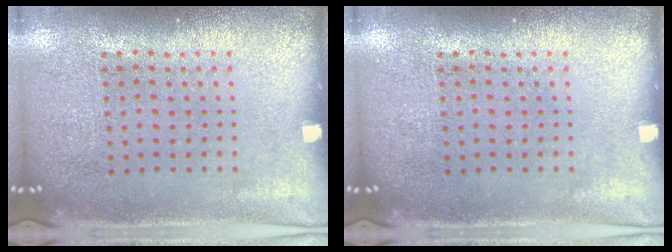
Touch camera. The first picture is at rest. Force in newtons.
{"total": 0.0}